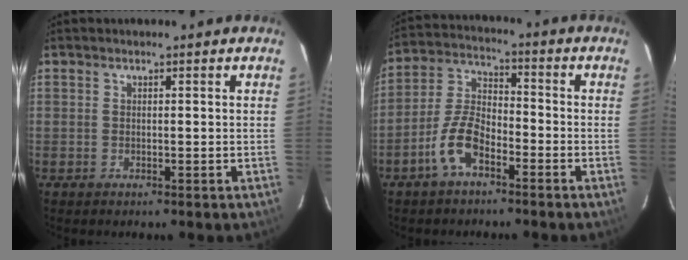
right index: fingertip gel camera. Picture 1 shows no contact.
{"total": 8.5, "force": [-5.0, 3.7, 5.9], "torque": [-0.133, 0.015, -0.098]}